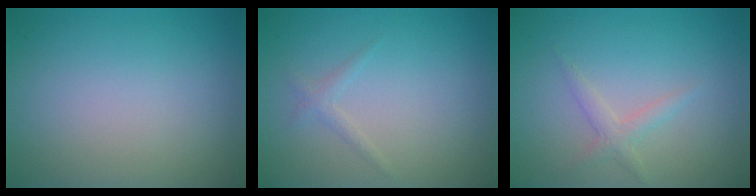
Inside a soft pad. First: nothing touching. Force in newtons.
{"total": 0.9, "press": 0.9, "slide": 0.1}
{"total": 1.5, "press": 1.5, "slide": 0.0}